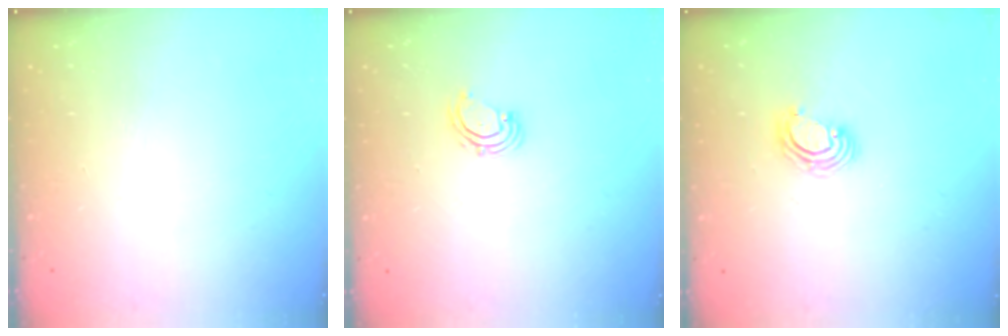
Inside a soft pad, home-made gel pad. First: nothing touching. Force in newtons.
{"total": 2.5, "press": 2.4, "slide": 0.4}
{"total": 3.6, "press": 3.6, "slide": 0.2}